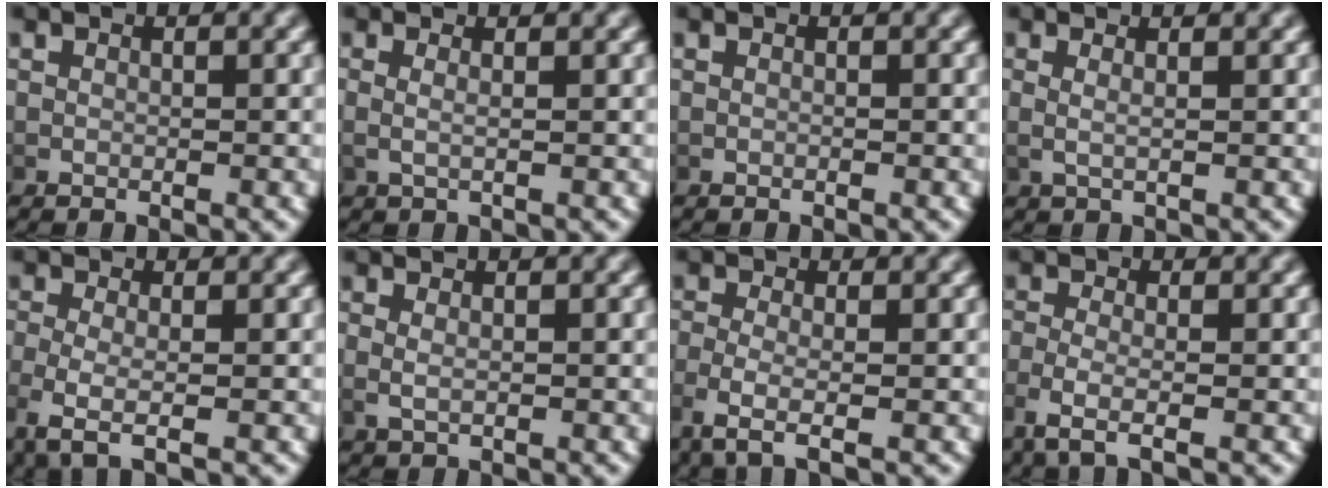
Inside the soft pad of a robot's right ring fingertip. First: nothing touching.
{"total": 1.4, "force": [0.4, 0.3, 1.4], "torque": [-0.037, -0.007, 0.011]}
{"total": 0.0}
{"total": 1.7, "force": [0.7, 0.4, 1.5], "torque": [-0.034, -0.006, 0.016]}
{"total": 3.6, "force": [-0.8, 1.1, 3.3], "torque": [-0.079, -0.014, -0.006]}
{"total": 1.2, "force": [0.2, 0.5, 1.1], "torque": [-0.031, -0.008, 0.010]}
{"total": 3.4, "force": [-1.1, 0.9, 3.1], "torque": [-0.076, -0.015, -0.013]}
{"total": 3.1, "force": [-1.2, 0.7, 2.8], "torque": [-0.071, -0.013, -0.017]}